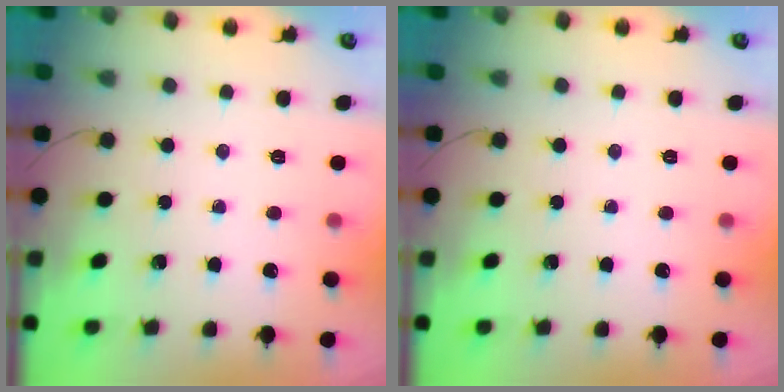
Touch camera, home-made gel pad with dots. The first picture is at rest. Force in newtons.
{"total": 0.0}